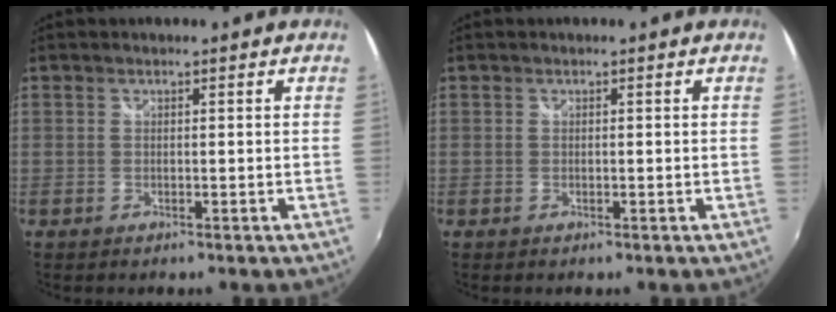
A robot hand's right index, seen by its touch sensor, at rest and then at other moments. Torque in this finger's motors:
{"motor_torque": [-0.27, 0.19, -0.05, 0.00]}